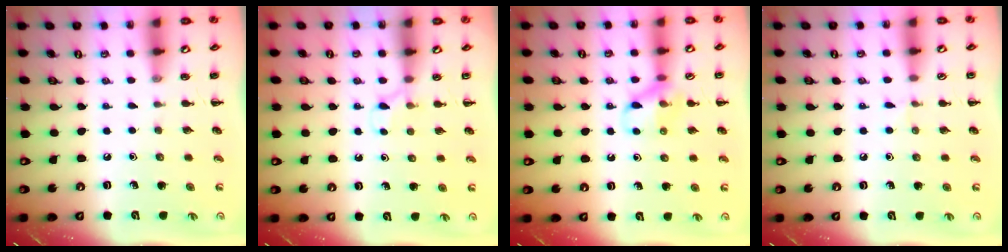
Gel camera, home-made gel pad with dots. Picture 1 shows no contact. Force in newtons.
{"total": 3.6, "press": 3.3, "slide": 1.3}
{"total": 10.1, "press": 10.1, "slide": 0.8}
{"total": 4.0, "press": 3.7, "slide": 1.3}